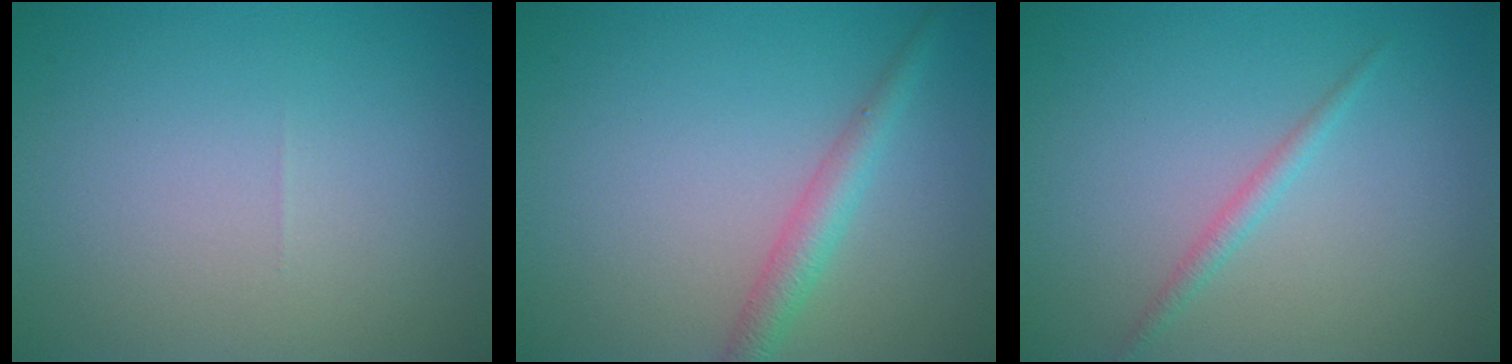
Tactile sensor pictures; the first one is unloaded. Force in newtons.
{"total": 2.4, "press": 2.4, "slide": 0.1}
{"total": 1.2, "press": 1.2, "slide": 0.0}